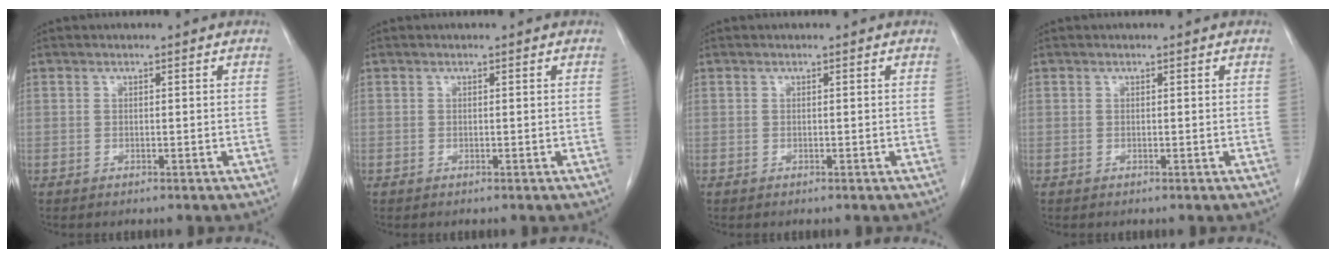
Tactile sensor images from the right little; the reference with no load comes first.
{"total": 0.0}
{"total": 0.0}
{"total": 0.0}